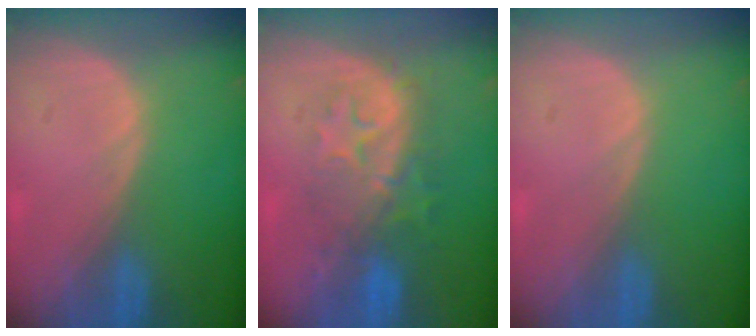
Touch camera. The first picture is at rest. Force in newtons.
{"total": 8.4, "press": 8.3, "slide": 1.1}
{"total": 0.0}